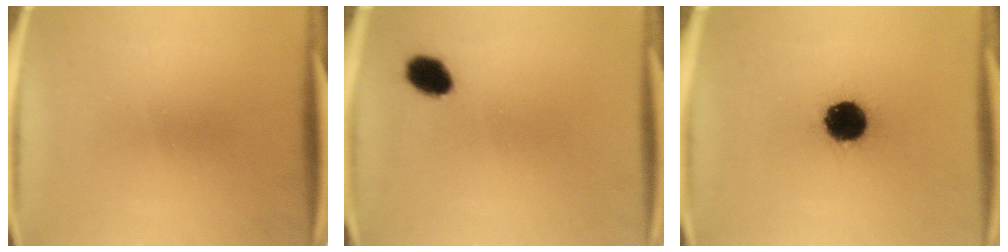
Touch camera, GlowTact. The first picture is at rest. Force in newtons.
{"total": 5.5}
{"total": 13.5}